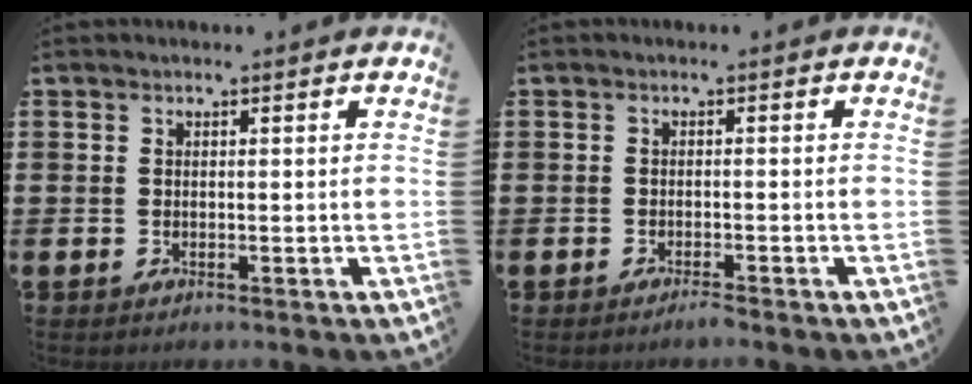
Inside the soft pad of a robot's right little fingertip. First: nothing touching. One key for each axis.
{"total": 1.0, "fx": -0.9, "fy": -0.1, "fz": 0.4, "tx": -0.007, "ty": -0.002, "tz": -0.018}